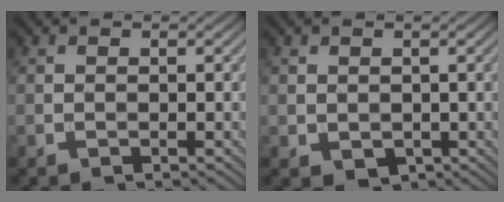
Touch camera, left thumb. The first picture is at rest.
{"total": 1.6, "force": [0.3, 1.4, 0.7], "torque": [-0.023, -0.009, 0.011]}